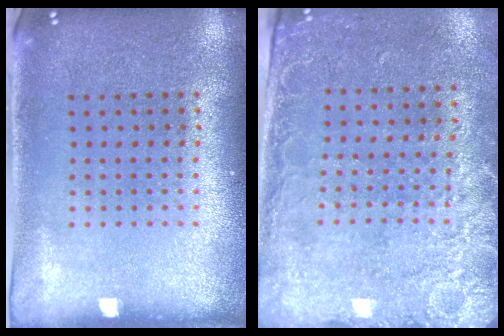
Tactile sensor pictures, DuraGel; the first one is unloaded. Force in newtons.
{"total": 2.5, "press": 2.1, "slide": 1.4}